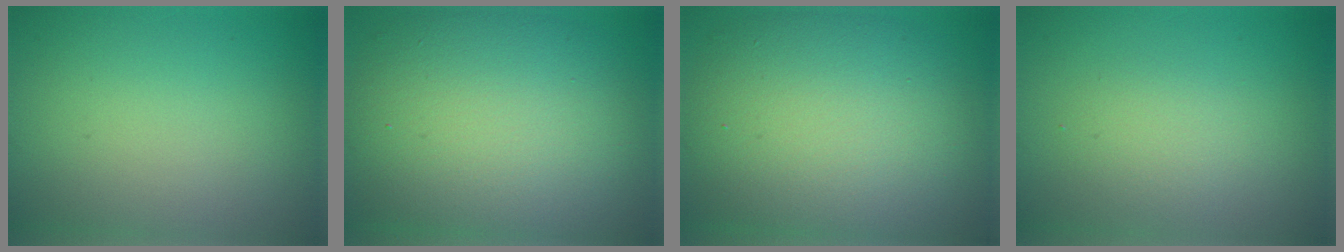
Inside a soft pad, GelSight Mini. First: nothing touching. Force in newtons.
{"total": 12.1, "press": 12.1, "slide": 0.5}
{"total": 11.3, "press": 11.3, "slide": 0.5}
{"total": 1.9, "press": 1.9, "slide": 0.1}